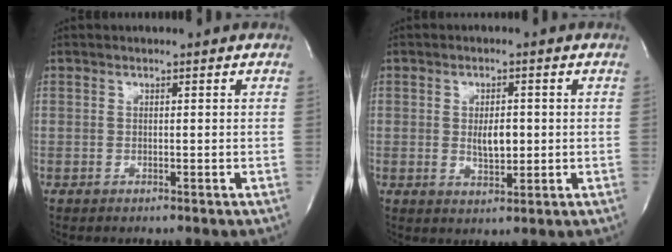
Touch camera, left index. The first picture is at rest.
{"total": 3.9, "force": [-0.1, 1.7, 3.5], "torque": [-0.060, -0.007, 0.004]}